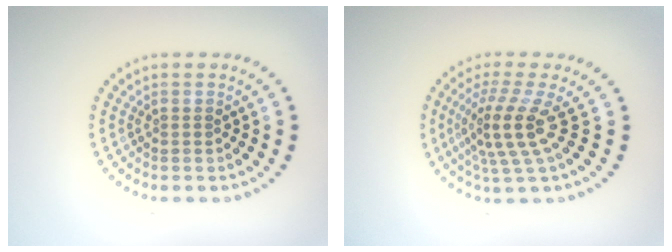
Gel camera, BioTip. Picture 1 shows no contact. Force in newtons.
{"total": 4.1, "press": 2.8, "slide": 3.0}